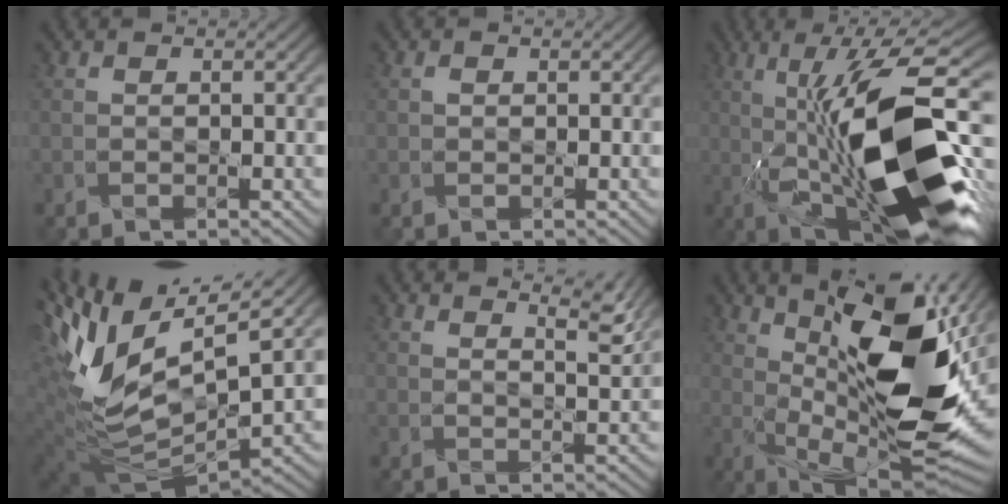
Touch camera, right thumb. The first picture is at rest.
{"total": 0.5, "force": [0.1, 0.5, 0.0], "torque": [0.001, -0.004, 0.005]}
{"total": 18.5, "force": [-2.2, 7.3, 16.8], "torque": [-0.271, 0.018, -0.043]}
{"total": 14.5, "force": [3.4, 6.3, 12.7], "torque": [-0.270, -0.010, 0.072]}
{"total": 5.8, "force": [4.8, 1.1, 3.0], "torque": [-0.040, -0.007, 0.073]}
{"total": 17.4, "force": [4.7, 7.0, 15.2], "torque": [-0.249, 0.012, 0.089]}